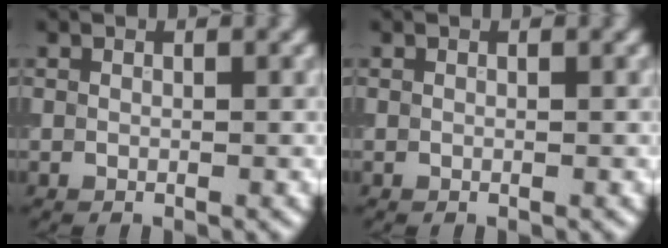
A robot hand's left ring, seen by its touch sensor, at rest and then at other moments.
{"total": 0.0}